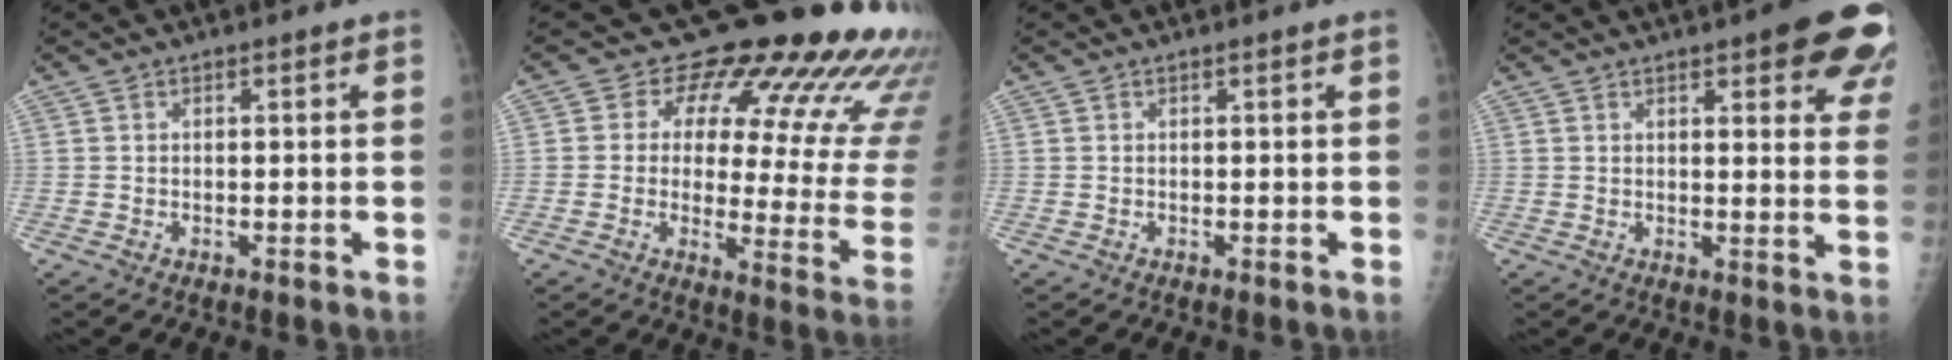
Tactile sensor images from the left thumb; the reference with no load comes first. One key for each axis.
{"total": 22.2, "fx": 16.1, "fy": 9.0, "fz": 12.4, "tx": -0.116, "ty": -0.105, "tz": 0.180}
{"total": 0.0}
{"total": 13.5, "fx": 7.3, "fy": 3.9, "fz": 10.6, "tx": -0.094, "ty": -0.028, "tz": 0.078}